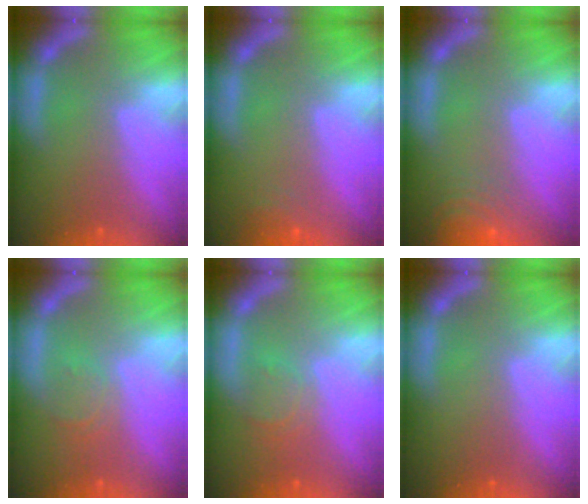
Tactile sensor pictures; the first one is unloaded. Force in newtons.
{"total": 1.9}
{"total": 8.5}
{"total": 1.9}
{"total": 2.4}
{"total": 0.0}